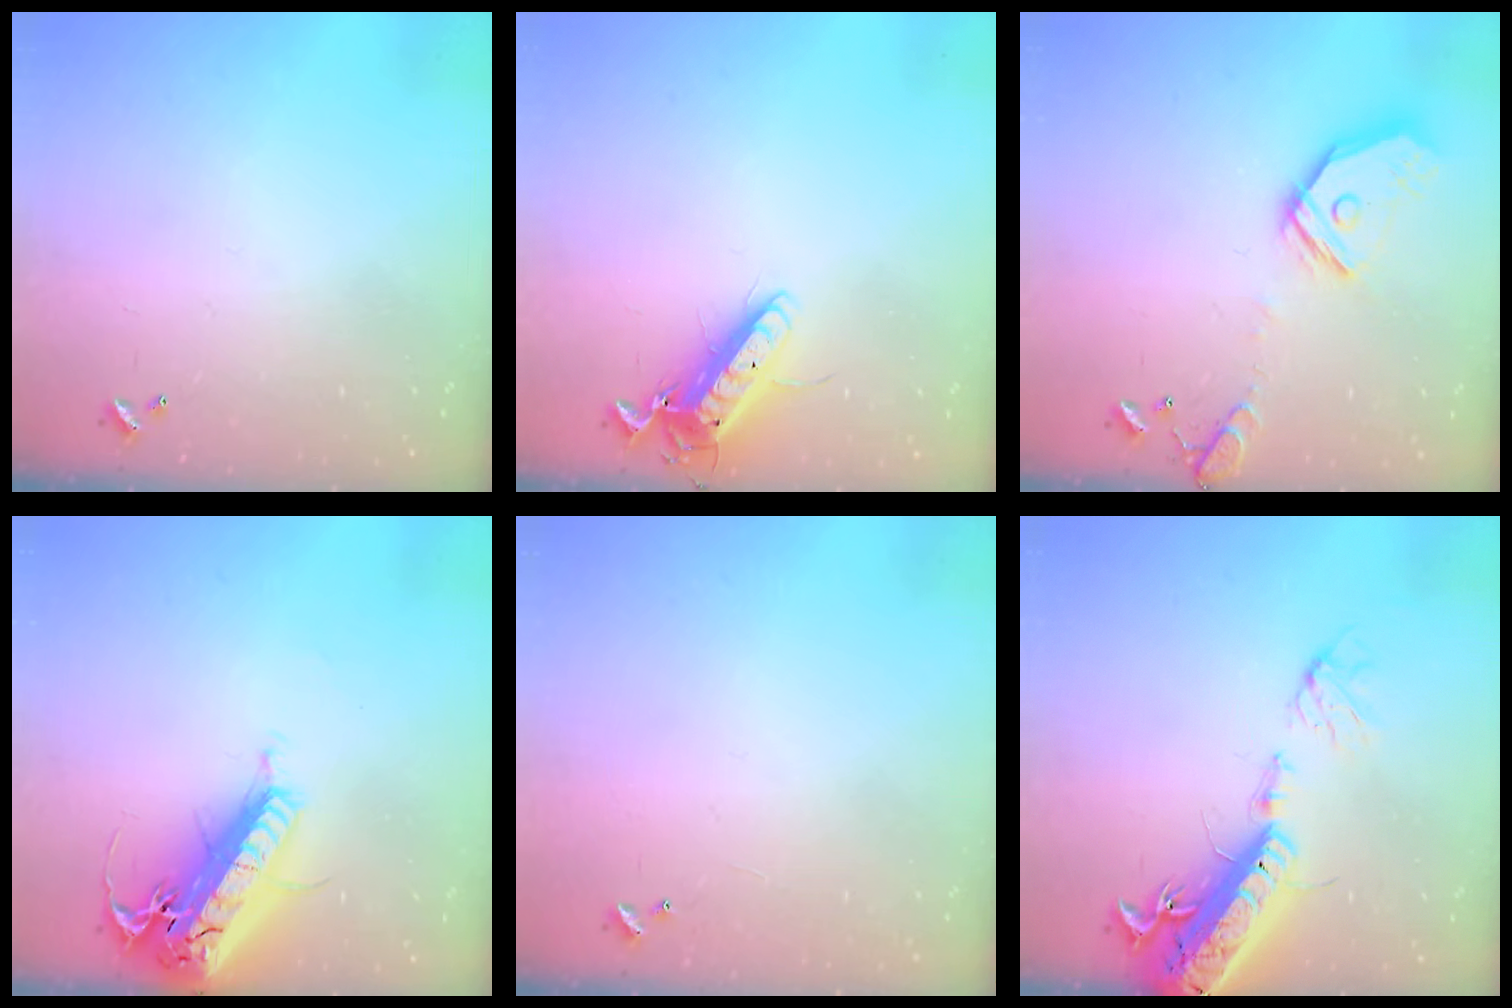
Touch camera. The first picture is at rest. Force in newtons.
{"total": 13.6, "press": 13.4, "slide": 2.0}
{"total": 16.3, "press": 16.1, "slide": 2.4}
{"total": 26.2, "press": 25.6, "slide": 5.5}
{"total": 4.7, "press": 4.7, "slide": 0.4}
{"total": 20.3, "press": 19.8, "slide": 4.4}